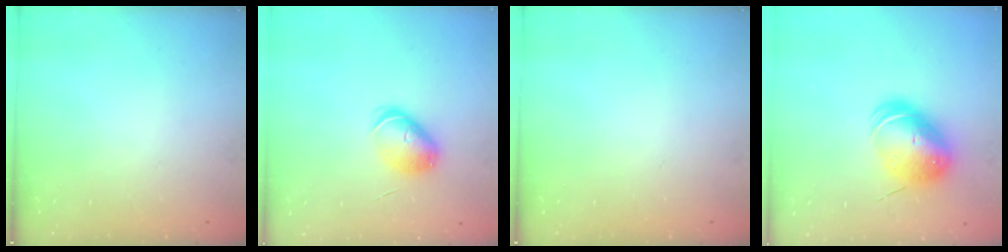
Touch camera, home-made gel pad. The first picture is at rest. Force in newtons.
{"total": 8.6, "press": 8.5, "slide": 1.0}
{"total": 0.0}
{"total": 10.7, "press": 10.4, "slide": 2.1}